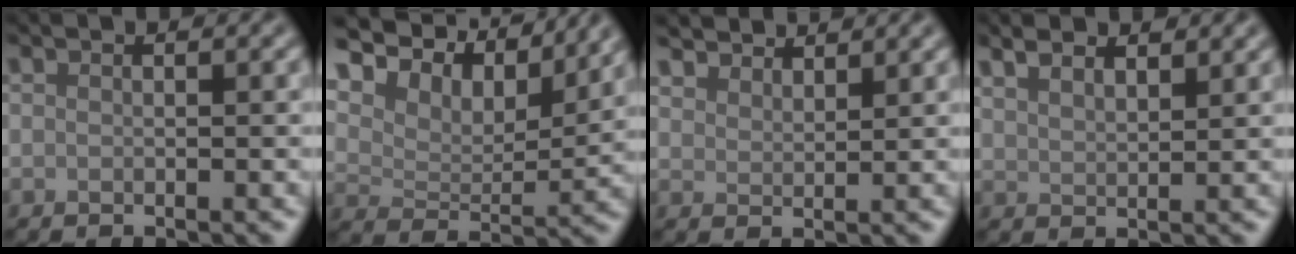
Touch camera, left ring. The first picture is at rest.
{"total": 9.8, "force": [7.4, 4.2, 4.8], "torque": [-0.108, 0.013, 0.109]}
{"total": 4.1, "force": [3.9, 1.0, 0.8], "torque": [-0.023, 0.004, 0.071]}
{"total": 3.8, "force": [3.1, 1.4, 1.9], "torque": [-0.030, 0.011, 0.040]}